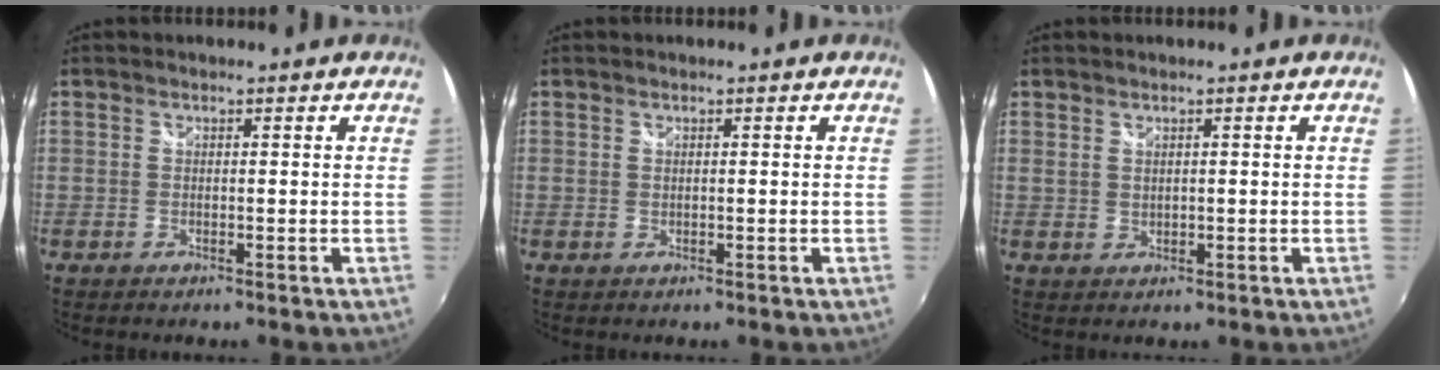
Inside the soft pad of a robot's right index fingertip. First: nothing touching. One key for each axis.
{"total": 0.0}
{"total": 0.9, "fx": 0.7, "fy": 0.5, "fz": 0.3, "tx": -0.002, "ty": 0.001, "tz": 0.014}